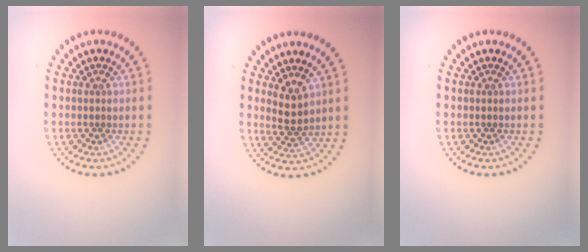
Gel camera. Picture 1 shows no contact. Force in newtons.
{"total": 2.2, "press": 2.0, "slide": 0.9}
{"total": 0.0}